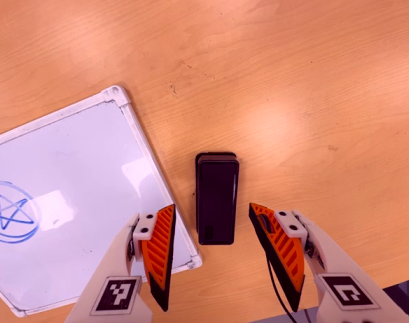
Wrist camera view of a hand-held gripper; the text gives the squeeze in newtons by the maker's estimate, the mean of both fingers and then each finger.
{"total": 0.0}